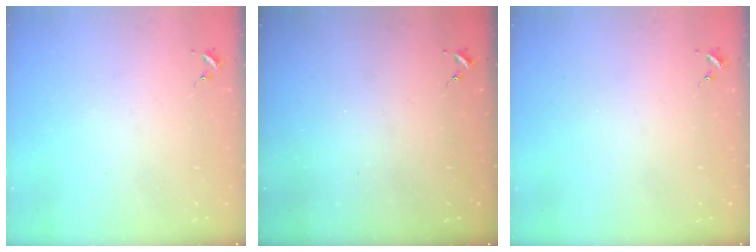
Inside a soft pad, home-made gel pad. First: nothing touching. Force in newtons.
{"total": 0.0}
{"total": 0.0}